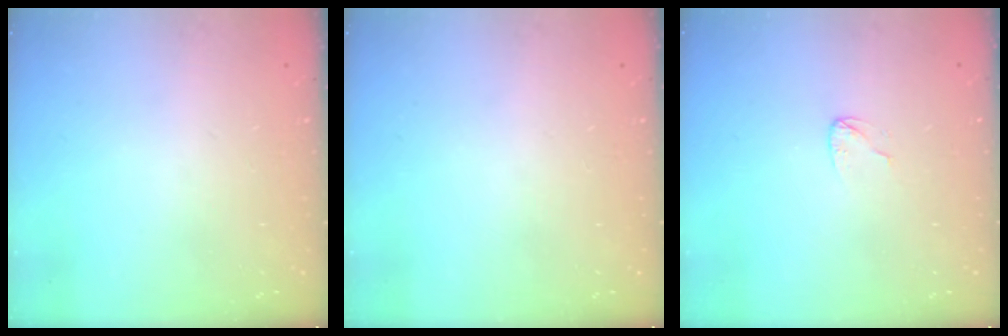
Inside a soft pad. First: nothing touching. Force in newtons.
{"total": 0.0}
{"total": 3.6, "press": 3.6, "slide": 0.2}